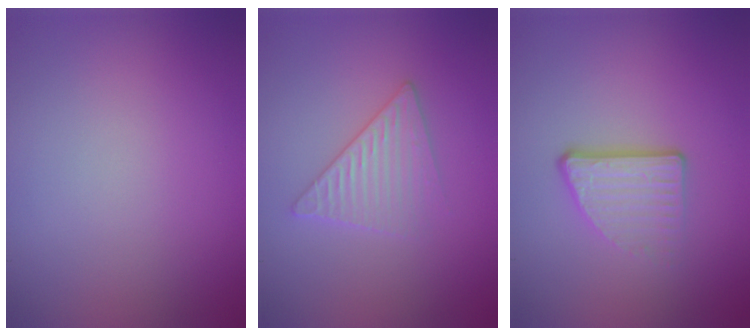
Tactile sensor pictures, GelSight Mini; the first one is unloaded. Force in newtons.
{"total": 3.0, "press": 3.0, "slide": 0.3}
{"total": 3.4, "press": 2.2, "slide": 2.7}